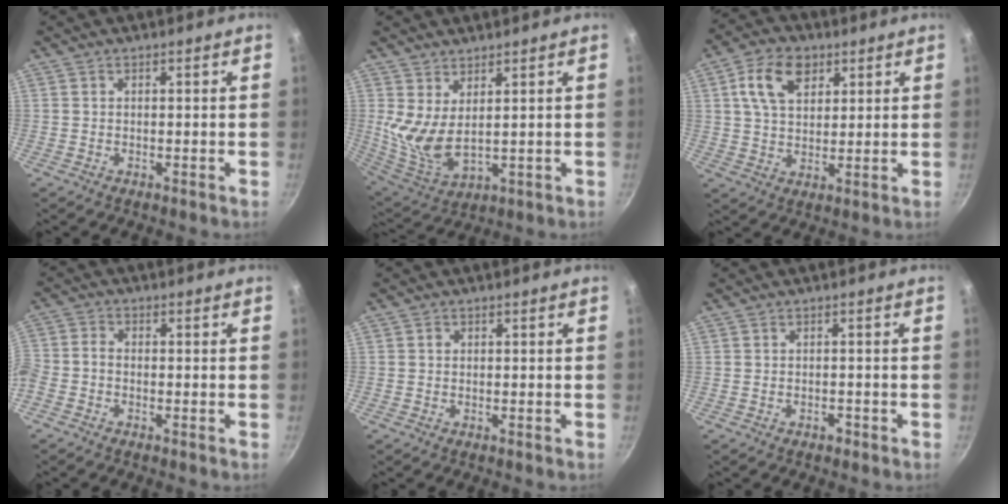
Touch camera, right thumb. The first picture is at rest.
{"total": 8.3, "force": [3.3, 3.7, 6.7], "torque": [-0.124, -0.043, 0.076]}
{"total": 10.2, "force": [4.0, 6.8, 6.5], "torque": [-0.095, 0.000, 0.067]}
{"total": 4.4, "force": [-2.3, 2.8, 2.5], "torque": [-0.066, 0.022, -0.062]}
{"total": 0.7, "force": [0.1, 0.6, 0.3], "torque": [-0.002, 0.004, 0.002]}
{"total": 1.1, "force": [-0.8, 0.6, 0.5], "torque": [-0.007, 0.008, -0.008]}